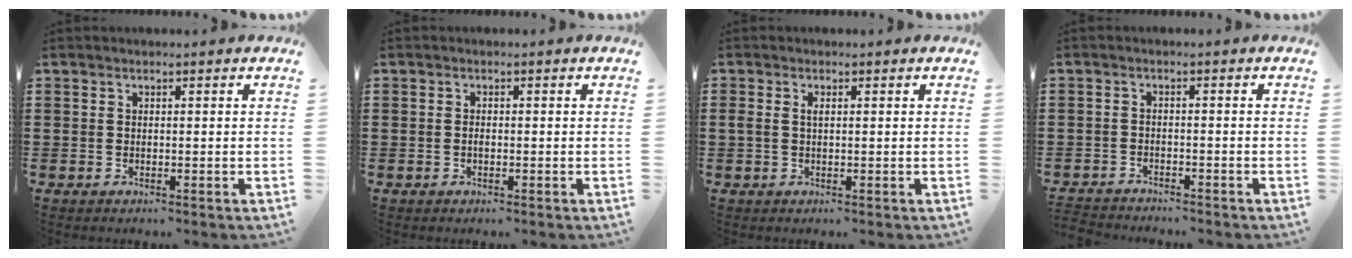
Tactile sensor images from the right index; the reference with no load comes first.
{"total": 0.7, "force": [-0.2, 0.3, 0.6], "torque": [-0.013, -0.003, -0.003]}
{"total": 1.1, "force": [0.2, 0.5, 1.0], "torque": [-0.019, 0.006, 0.002]}
{"total": 2.1, "force": [-2.1, 0.0, -0.2], "torque": [-0.002, -0.002, -0.047]}